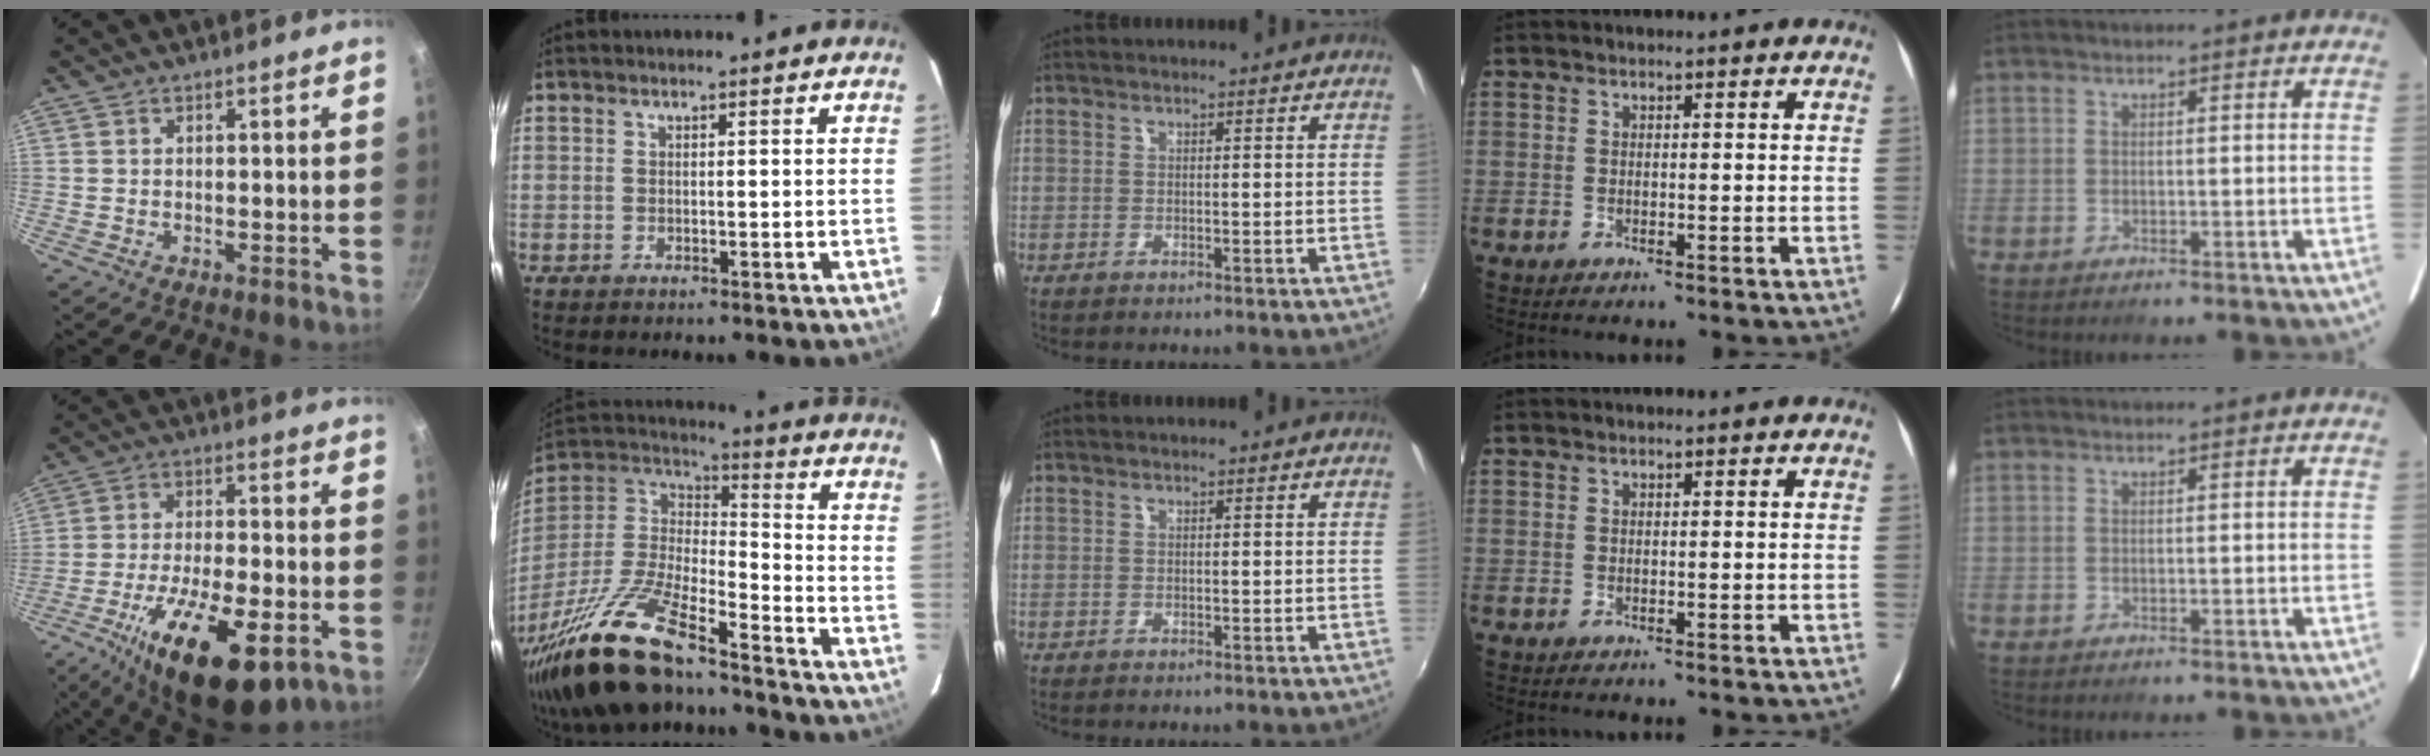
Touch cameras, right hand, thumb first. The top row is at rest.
{"thumb": {"total": 20.4, "force": [-9.3, 7.6, 16.5], "torque": [-0.268, 0.015, -0.150]}, "index": {"total": 24.9, "force": [-18.3, 6.7, 15.5], "torque": [-0.320, -0.035, -0.328]}}